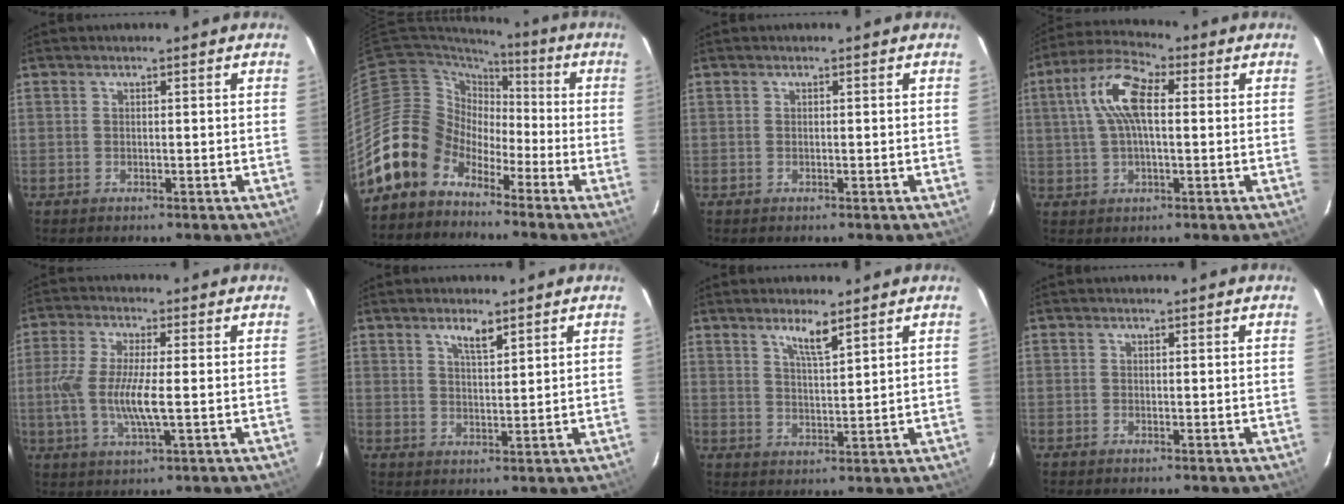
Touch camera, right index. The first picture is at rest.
{"total": 13.6, "force": [-8.5, 10.3, 2.5], "torque": [-0.071, 0.031, -0.160]}
{"total": 0.0}
{"total": 10.3, "force": [1.9, 4.3, 9.2], "torque": [-0.187, 0.026, 0.032]}
{"total": 9.0, "force": [-1.2, 1.8, 8.7], "torque": [-0.184, -0.007, -0.026]}
{"total": 3.4, "force": [2.4, 0.9, 2.3], "torque": [-0.036, 0.003, 0.044]}
{"total": 4.5, "force": [3.3, 0.6, 3.1], "torque": [-0.055, -0.006, 0.059]}
{"total": 0.0}